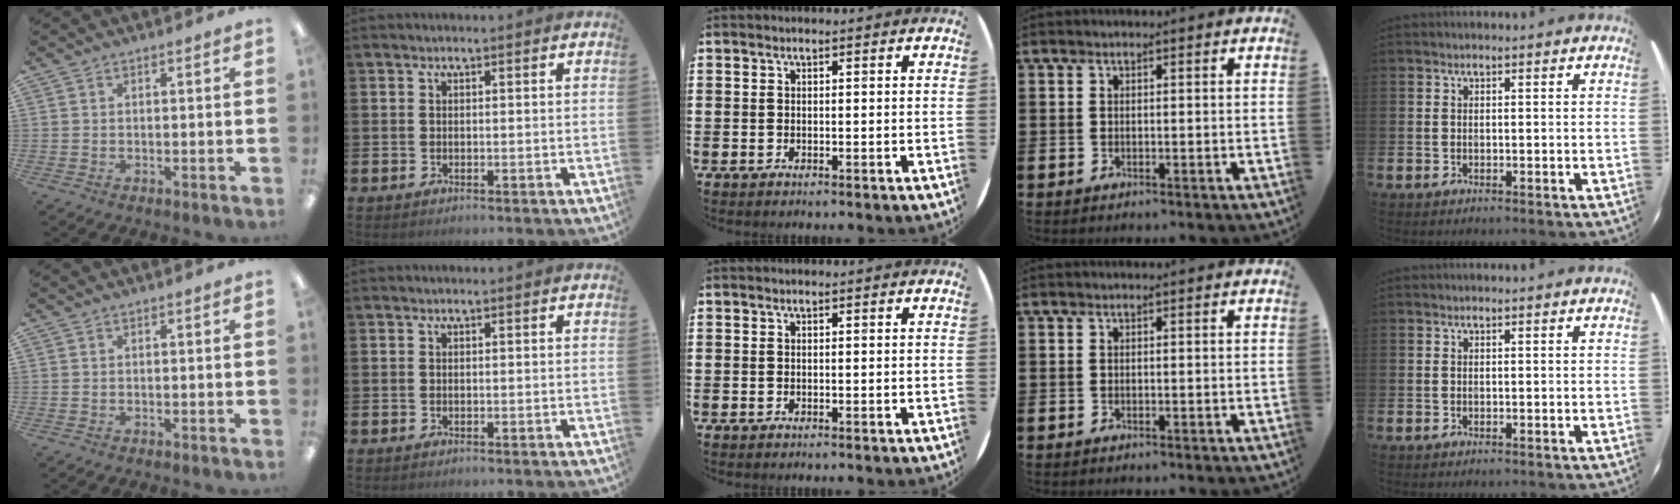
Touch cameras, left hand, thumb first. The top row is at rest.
{}